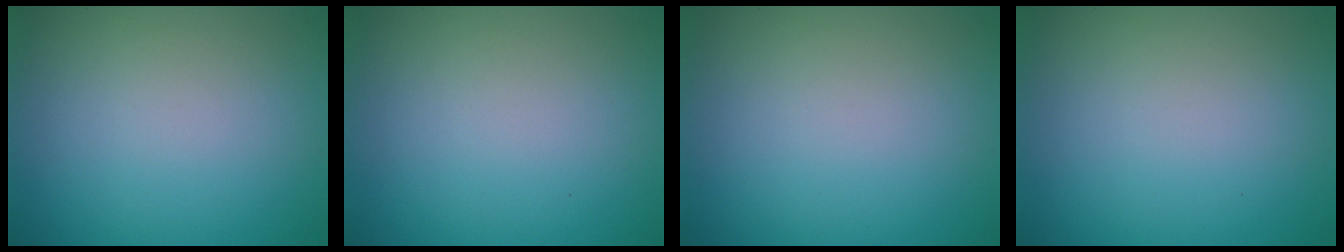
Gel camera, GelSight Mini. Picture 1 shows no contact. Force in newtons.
{"total": 0.0}
{"total": 0.0}
{"total": 0.0}